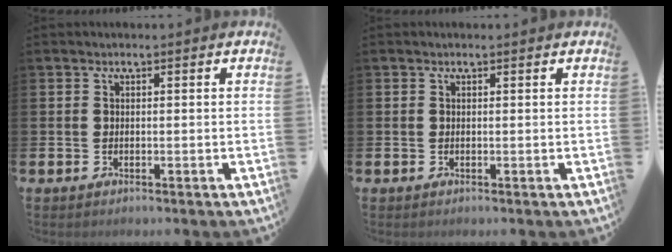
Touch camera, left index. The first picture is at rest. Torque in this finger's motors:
{"motor_torque": [0.24, -0.26, -0.07, 0.00]}